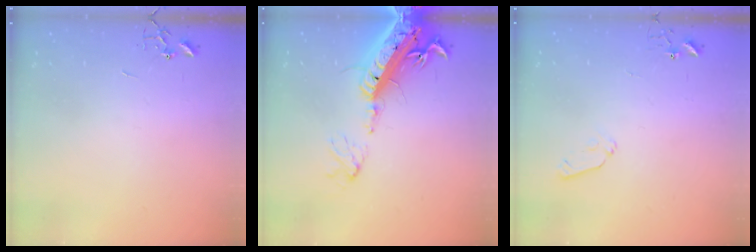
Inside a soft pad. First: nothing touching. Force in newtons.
{"total": 23.7, "press": 23.2, "slide": 5.2}
{"total": 5.3, "press": 5.3, "slide": 0.6}